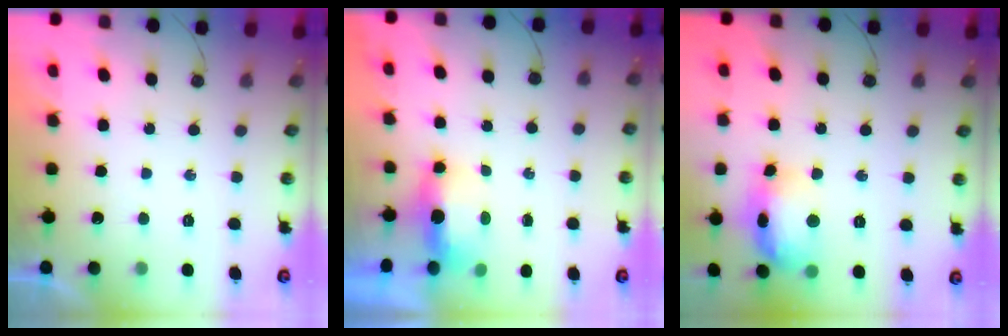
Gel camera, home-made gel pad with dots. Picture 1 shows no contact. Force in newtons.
{"total": 5.7, "press": 5.6, "slide": 0.9}
{"total": 15.8, "press": 15.7, "slide": 1.2}